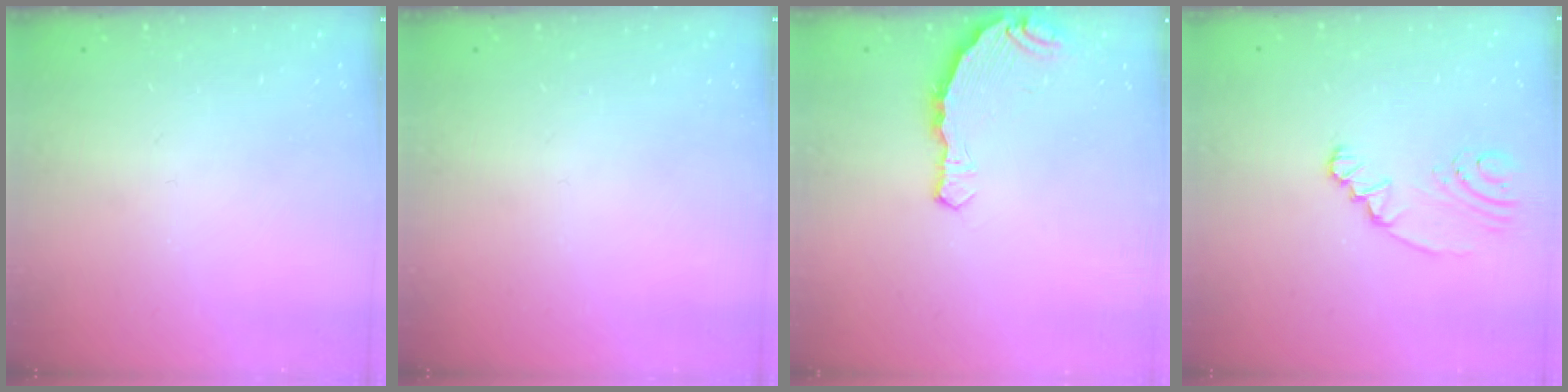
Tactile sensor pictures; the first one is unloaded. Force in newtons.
{"total": 0.0}
{"total": 7.5, "press": 6.3, "slide": 4.0}
{"total": 2.9, "press": 2.7, "slide": 1.2}